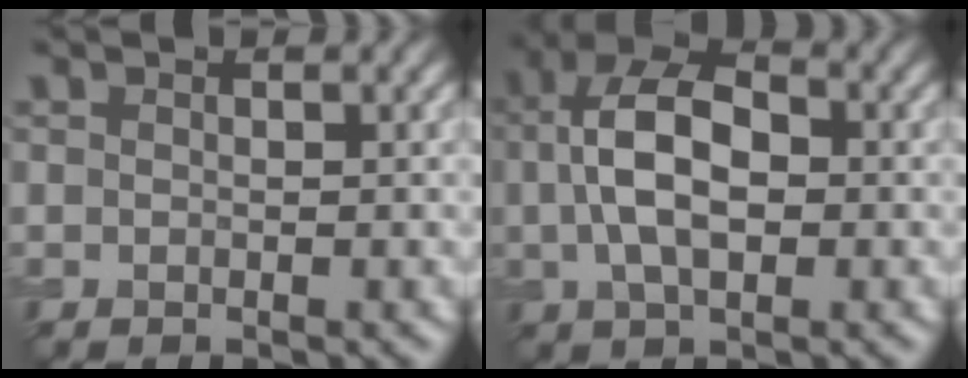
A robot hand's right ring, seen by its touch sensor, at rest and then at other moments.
{"total": 7.3, "force": [0.3, 4.1, 6.0], "torque": [-0.122, 0.012, -0.003]}